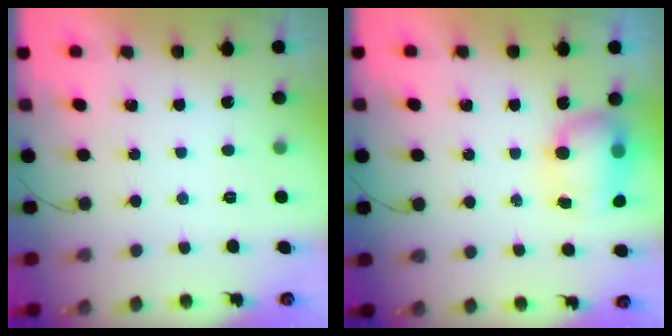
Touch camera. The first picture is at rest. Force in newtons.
{"total": 11.8, "press": 9.3, "slide": 7.3}